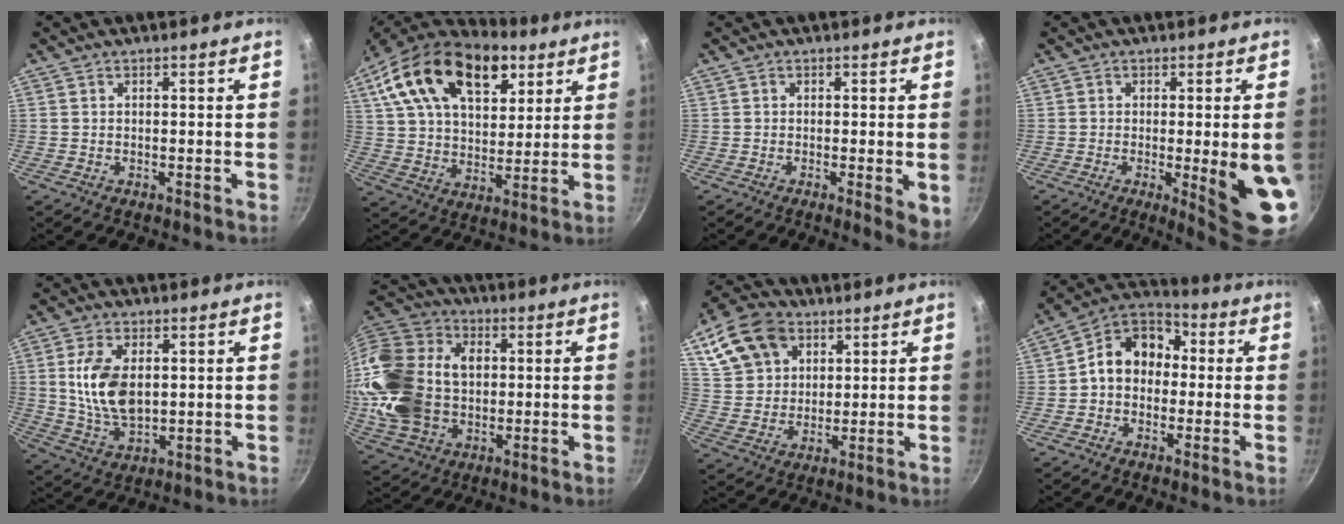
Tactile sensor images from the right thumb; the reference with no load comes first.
{"total": 25.4, "force": [13.0, 14.2, 16.5], "torque": [-0.260, -0.009, 0.218]}
{"total": 4.2, "force": [-0.8, 0.9, 4.0], "torque": [-0.051, -0.009, -0.011]}
{"total": 11.2, "force": [-1.9, 1.7, 10.9], "torque": [-0.125, -0.006, -0.015]}
{"total": 11.7, "force": [1.8, 6.8, 9.4], "torque": [-0.171, -0.013, 0.039]}
{"total": 23.7, "force": [0.9, 17.5, 16.0], "torque": [-0.304, 0.028, 0.025]}
{"total": 13.9, "force": [6.5, 10.3, 6.7], "torque": [-0.115, -0.005, 0.123]}
{"total": 11.4, "force": [0.0, 9.1, 6.8], "torque": [-0.074, 0.040, -0.027]}